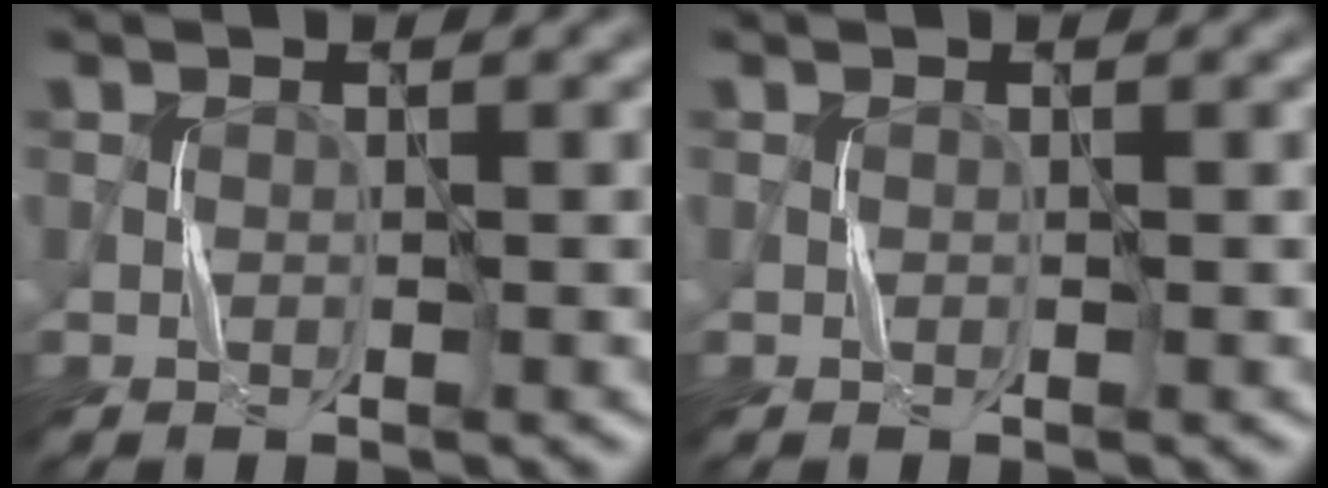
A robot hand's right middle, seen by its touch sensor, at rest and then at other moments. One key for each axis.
{"total": 0.0}